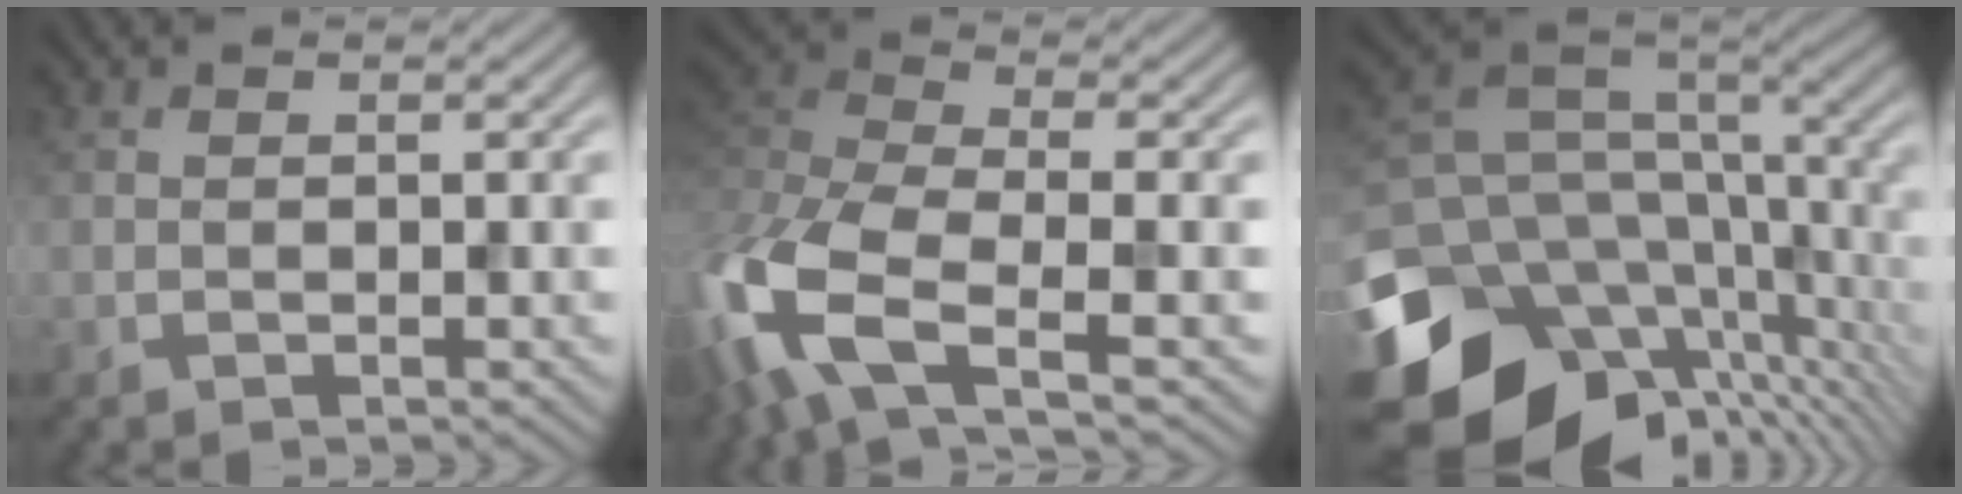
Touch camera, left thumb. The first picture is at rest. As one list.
[{"total": 12.0, "force": [-5.3, 5.2, 9.4], "torque": [-0.236, -0.012, -0.122]}, {"total": 16.5, "force": [-5.6, 11.7, 10.2], "torque": [-0.247, -0.048, -0.068]}]